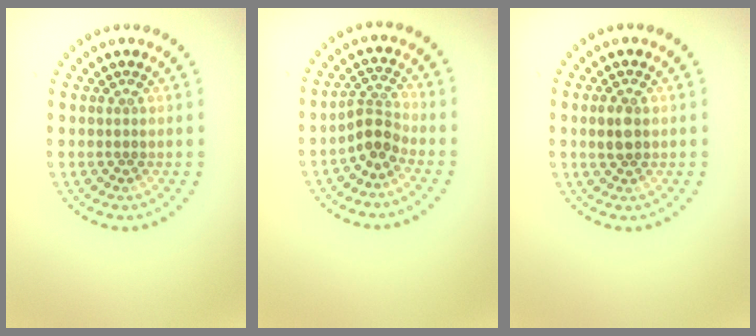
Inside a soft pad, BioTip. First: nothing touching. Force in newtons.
{"total": 2.5, "press": 1.8, "slide": 1.7}
{"total": 1.8, "press": 1.8, "slide": 0.2}